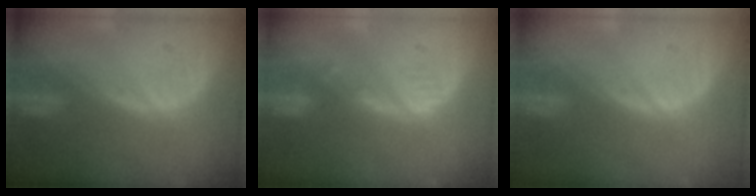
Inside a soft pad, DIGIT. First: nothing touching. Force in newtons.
{"total": 2.0, "press": 2.0, "slide": 0.3}
{"total": 0.0}